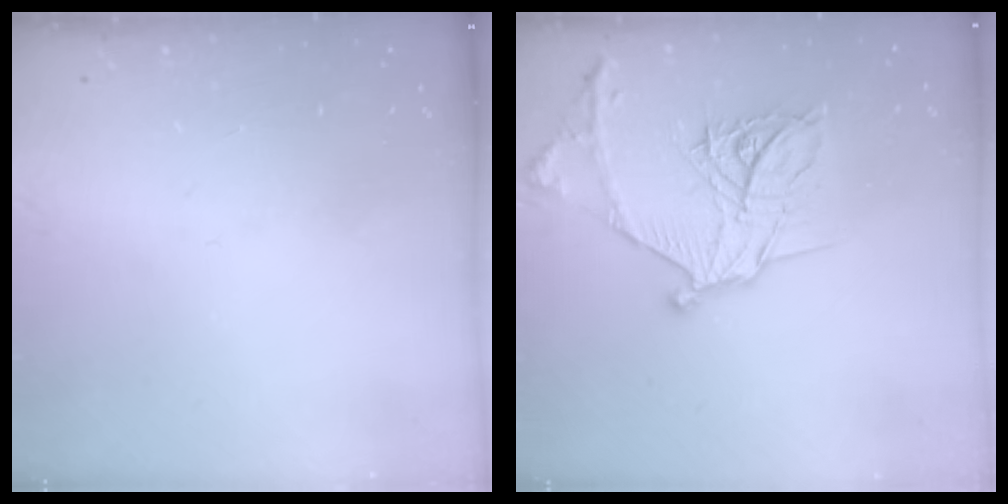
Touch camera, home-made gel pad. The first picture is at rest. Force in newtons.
{"total": 21.1, "press": 21.0, "slide": 1.2}